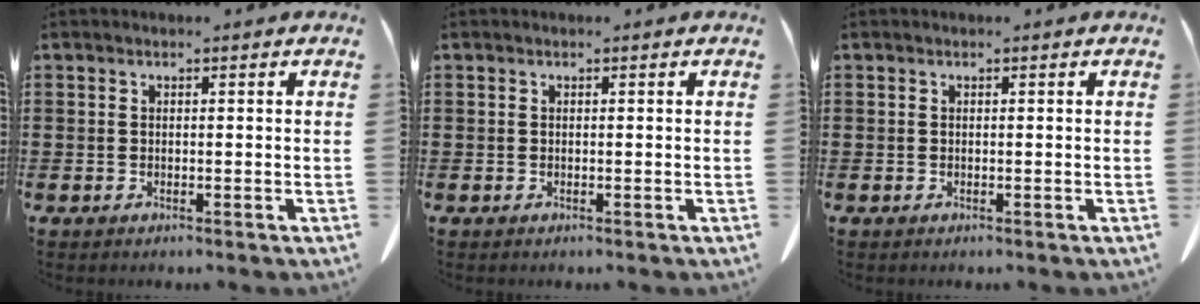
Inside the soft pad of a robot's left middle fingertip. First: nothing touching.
{"total": 0.0}
{"total": 0.0}